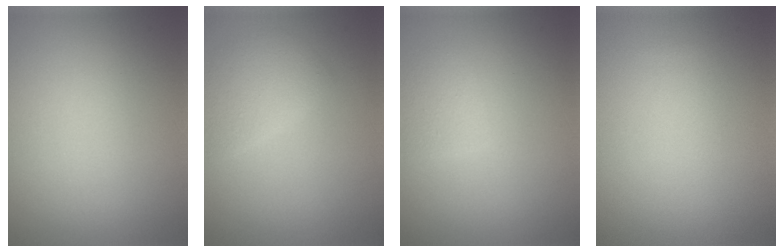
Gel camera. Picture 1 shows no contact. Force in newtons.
{"total": 2.2, "press": 2.2, "slide": 0.0}
{"total": 1.5, "press": 1.5, "slide": 0.1}
{"total": 0.0}